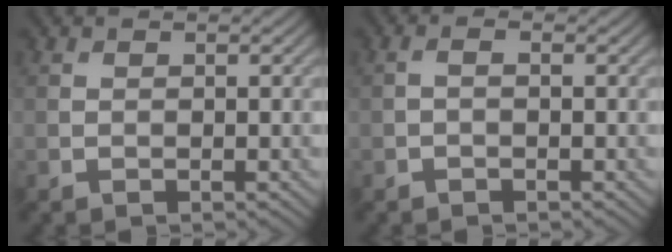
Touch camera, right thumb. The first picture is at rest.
{"total": 1.0, "force": [-0.3, 0.3, 0.8], "torque": [-0.019, 0.001, -0.008]}